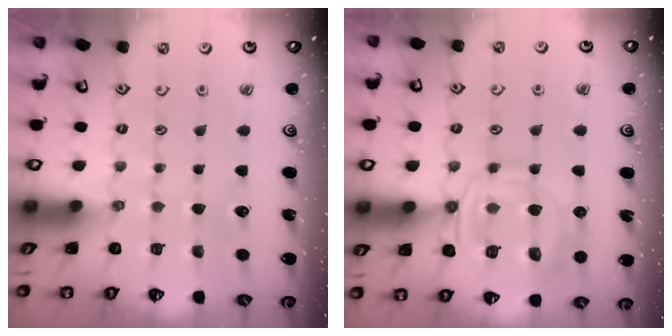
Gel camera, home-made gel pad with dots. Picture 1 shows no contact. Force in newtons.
{"total": 11.8, "press": 11.7, "slide": 1.2}